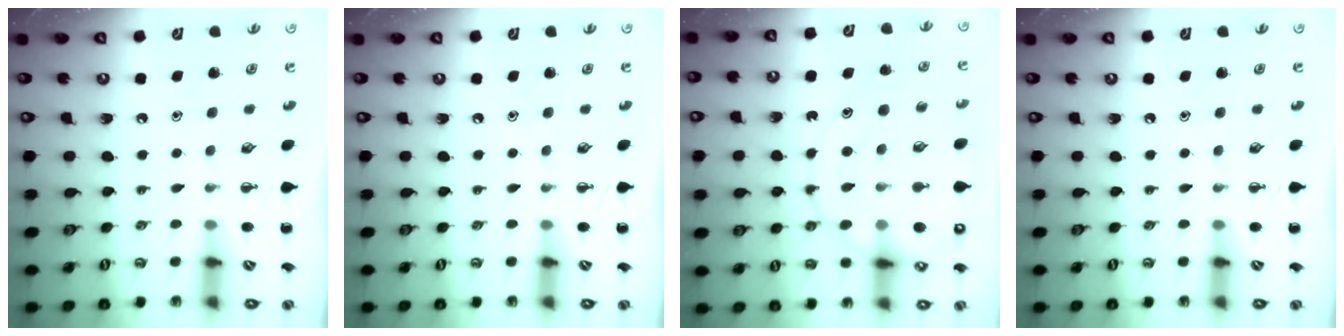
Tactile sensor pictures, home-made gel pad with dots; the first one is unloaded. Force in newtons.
{"total": 0.0}
{"total": 18.5, "press": 18.3, "slide": 2.5}
{"total": 0.0}